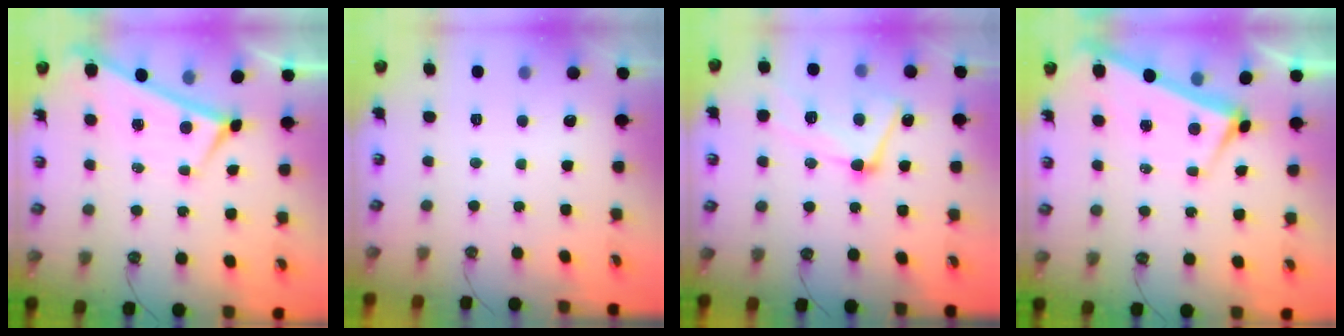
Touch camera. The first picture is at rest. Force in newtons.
{"total": 0.0}
{"total": 9.4, "press": 9.3, "slide": 1.3}
{"total": 3.8, "press": 3.8, "slide": 0.1}